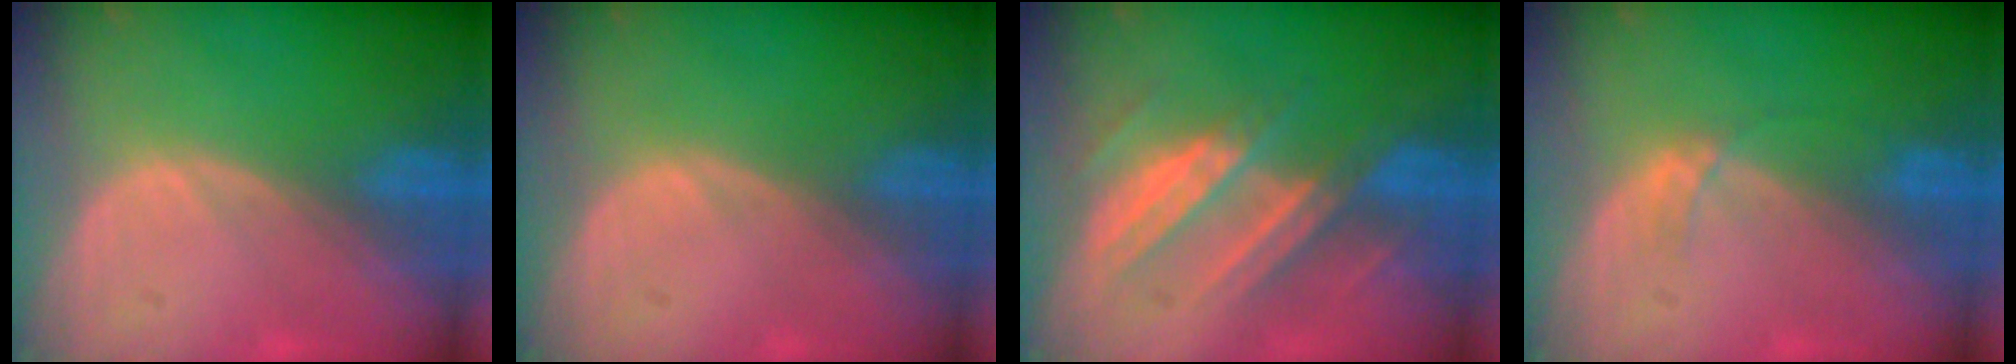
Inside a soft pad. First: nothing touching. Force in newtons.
{"total": 0.0}
{"total": 7.3, "press": 7.3, "slide": 1.0}
{"total": 1.3, "press": 1.3, "slide": 0.1}